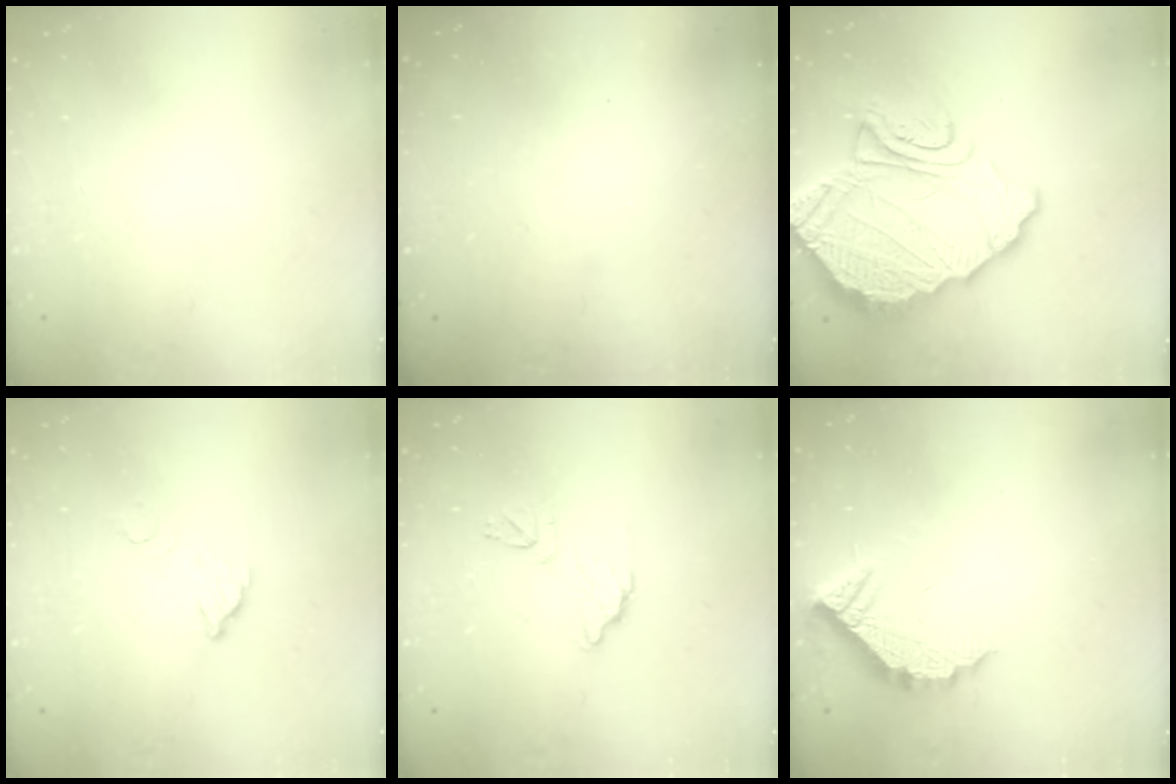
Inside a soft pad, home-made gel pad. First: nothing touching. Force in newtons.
{"total": 2.9, "press": 2.9, "slide": 0.2}
{"total": 17.7, "press": 17.6, "slide": 1.5}
{"total": 3.5, "press": 3.5, "slide": 0.3}
{"total": 8.4, "press": 8.4, "slide": 0.5}
{"total": 9.6, "press": 9.6, "slide": 0.4}